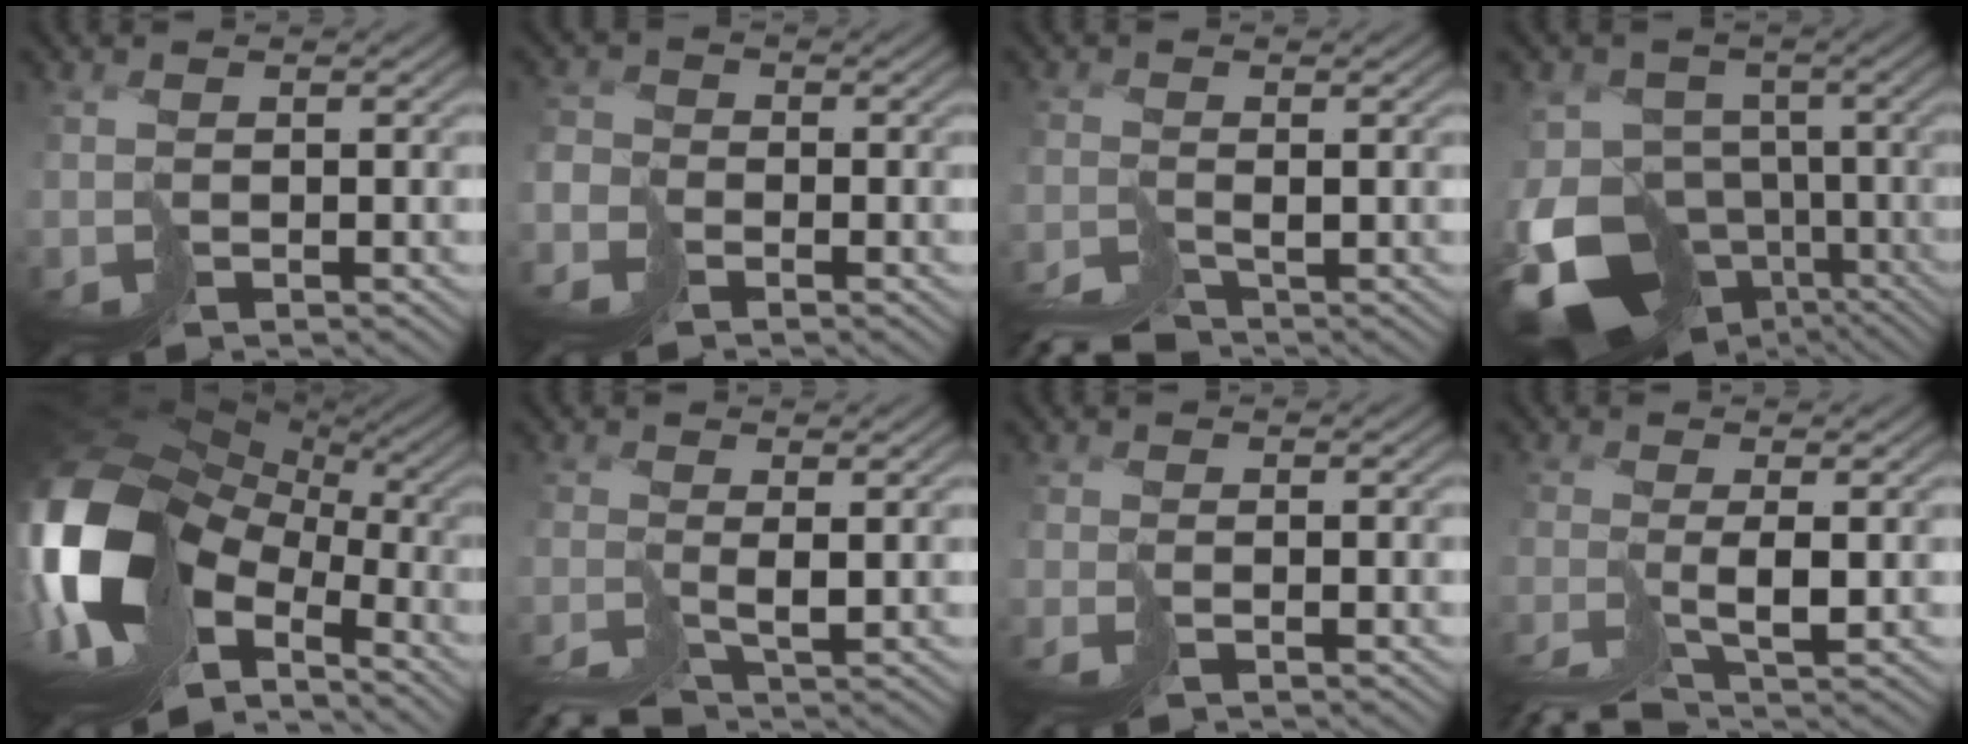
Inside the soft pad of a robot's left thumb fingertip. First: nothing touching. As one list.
[{"total": 2.4, "force": [-2.2, 0.9, -0.2], "torque": [0.008, 0.003, -0.048]}, {"total": 4.0, "force": [-3.9, 0.2, 0.8], "torque": [0.007, -0.005, -0.070]}, {"total": 15.6, "force": [-7.3, 10.8, 8.6], "torque": [-0.212, -0.033, -0.074]}, {"total": 17.9, "force": [-2.9, 12.3, 12.8], "torque": [-0.320, -0.041, -0.027]}, {"total": 3.3, "force": [-2.8, 0.1, 1.8], "torque": [-0.016, -0.010, -0.050]}, {"total": 1.5, "force": [-0.5, -1.2, -0.7], "torque": [0.023, 0.004, -0.010]}, {"total": 3.7, "force": [-2.7, -0.6, 2.5], "torque": [-0.033, -0.004, -0.053]}]